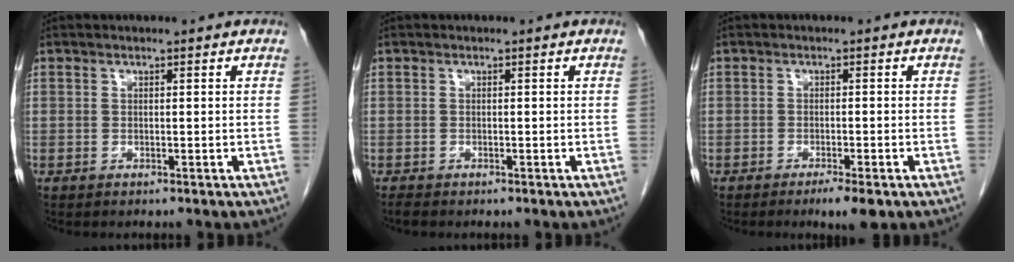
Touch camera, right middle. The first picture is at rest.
{"total": 0.7, "force": [-0.6, 0.2, 0.2], "torque": [-0.013, -0.003, -0.013]}
{"total": 3.4, "force": [-2.1, 0.4, 2.7], "torque": [-0.041, -0.009, -0.029]}